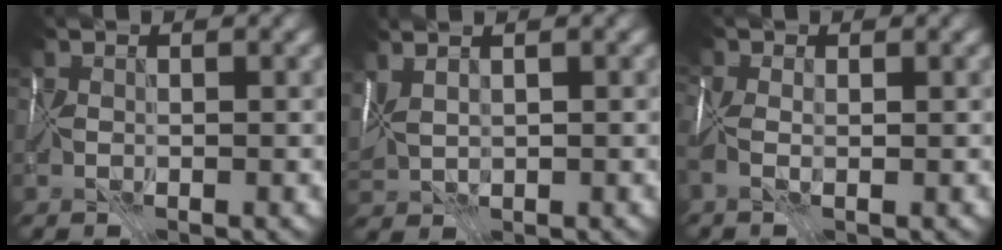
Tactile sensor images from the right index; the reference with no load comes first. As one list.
[{"total": 3.5, "force": [1.6, 1.8, 2.6], "torque": [-0.060, 0.015, 0.041]}, {"total": 3.2, "force": [-0.4, 2.0, 2.5], "torque": [-0.062, 0.008, -0.001]}]